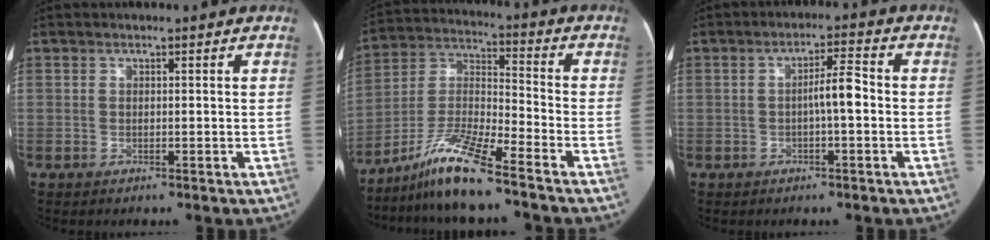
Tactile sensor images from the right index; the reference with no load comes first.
{"total": 11.0, "force": [-8.7, -0.3, 6.7], "torque": [-0.144, -0.008, -0.163]}
{"total": 4.3, "force": [-0.7, 0.5, 4.3], "torque": [-0.067, 0.011, -0.011]}